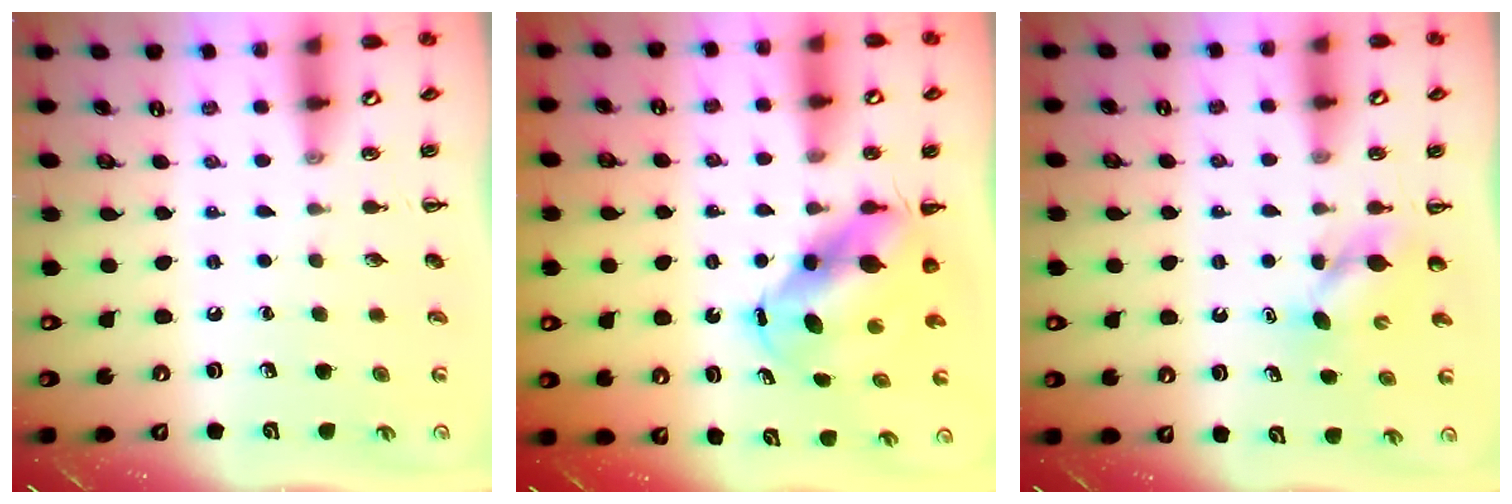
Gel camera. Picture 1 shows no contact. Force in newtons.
{"total": 6.8, "press": 6.6, "slide": 1.5}
{"total": 4.4, "press": 4.3, "slide": 1.0}